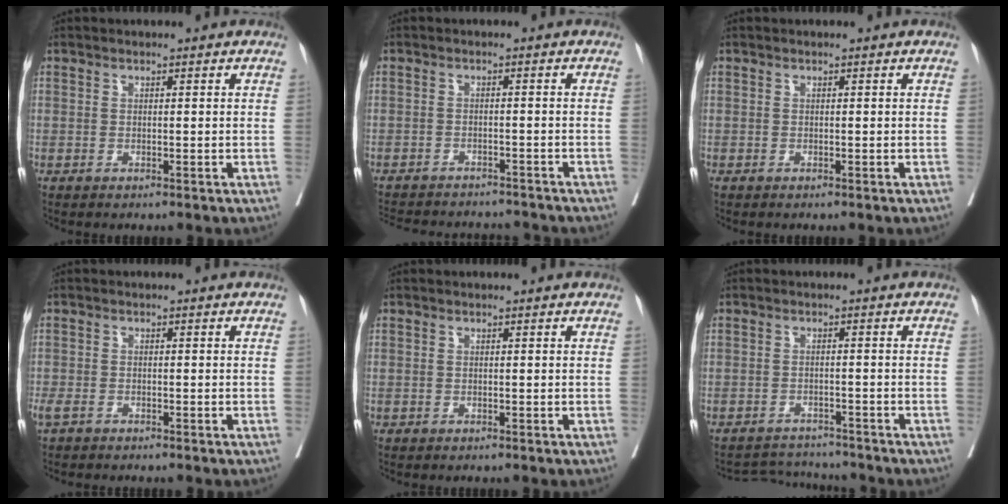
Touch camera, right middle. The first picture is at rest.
{"total": 13.6, "force": [-12.5, 3.5, 3.8], "torque": [-0.083, 0.002, -0.161]}
{"total": 0.0}
{"total": 2.3, "force": [-1.9, 0.8, 0.9], "torque": [-0.026, -0.005, -0.033]}
{"total": 0.6, "force": [0.2, -0.1, -0.6], "torque": [0.007, 0.006, 0.002]}
{"total": 4.8, "force": [-4.8, 0.2, -0.7], "torque": [0.009, 0.005, -0.075]}